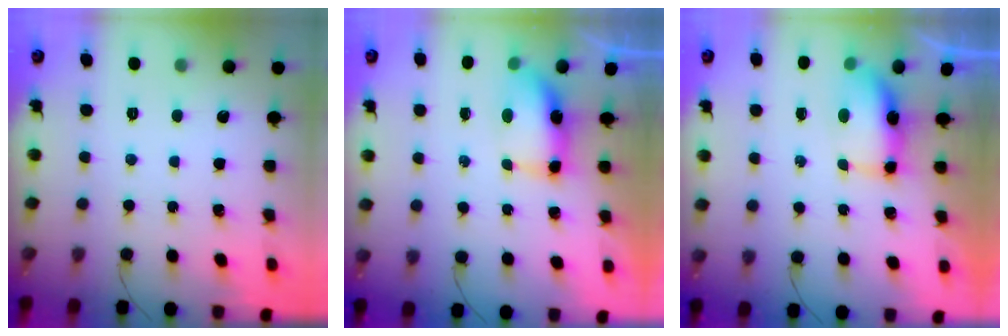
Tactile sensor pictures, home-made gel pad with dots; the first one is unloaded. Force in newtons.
{"total": 7.3, "press": 7.3, "slide": 0.7}
{"total": 6.9, "press": 6.8, "slide": 1.2}